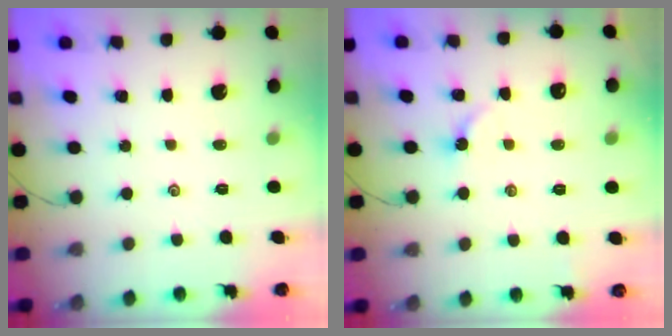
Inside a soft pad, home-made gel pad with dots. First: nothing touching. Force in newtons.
{"total": 2.7, "press": 2.7, "slide": 0.4}